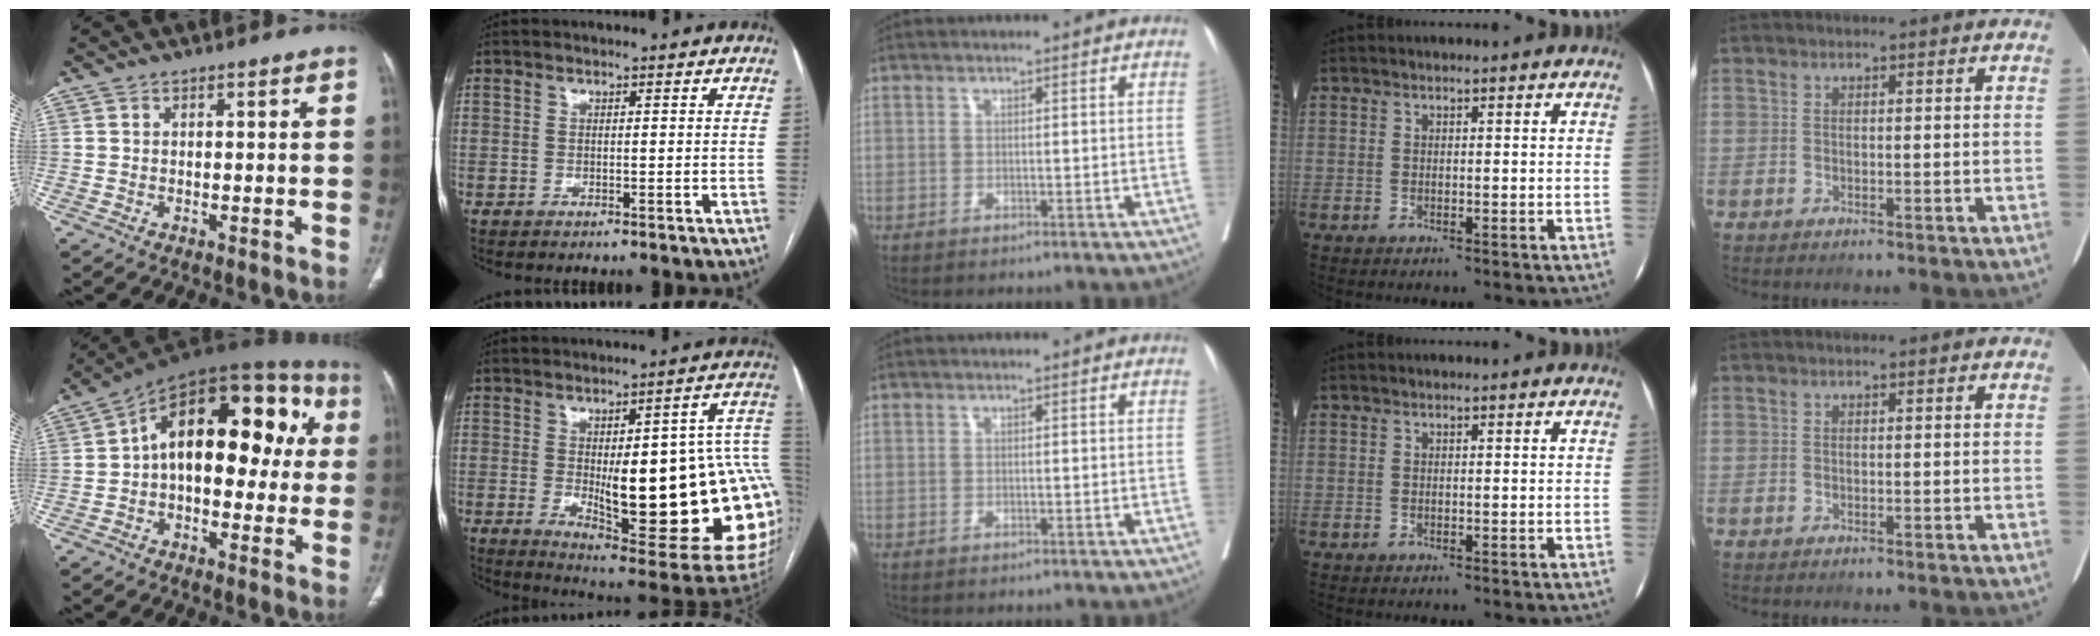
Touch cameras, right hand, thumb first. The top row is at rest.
{"thumb": {"total": 21.6, "force": [2.2, 12.1, 17.8], "torque": [-0.217, 0.050, 0.018]}, "index": {"total": 28.0, "force": [-1.7, 6.0, 27.3], "torque": [-0.268, 0.006, -0.008]}}